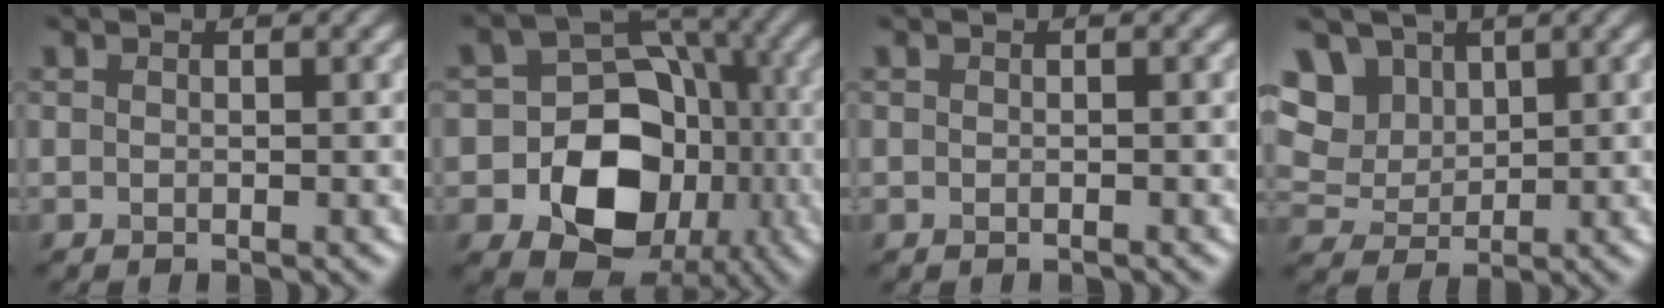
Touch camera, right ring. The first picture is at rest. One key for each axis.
{"total": 13.2, "fx": -4.0, "fy": 10.5, "fz": 7.0, "tx": -0.091, "ty": -0.011, "tz": -0.092}
{"total": 0.0}
{"total": 10.3, "fx": 5.0, "fy": 7.6, "fz": 4.8, "tx": -0.111, "ty": 0.023, "tz": 0.077}